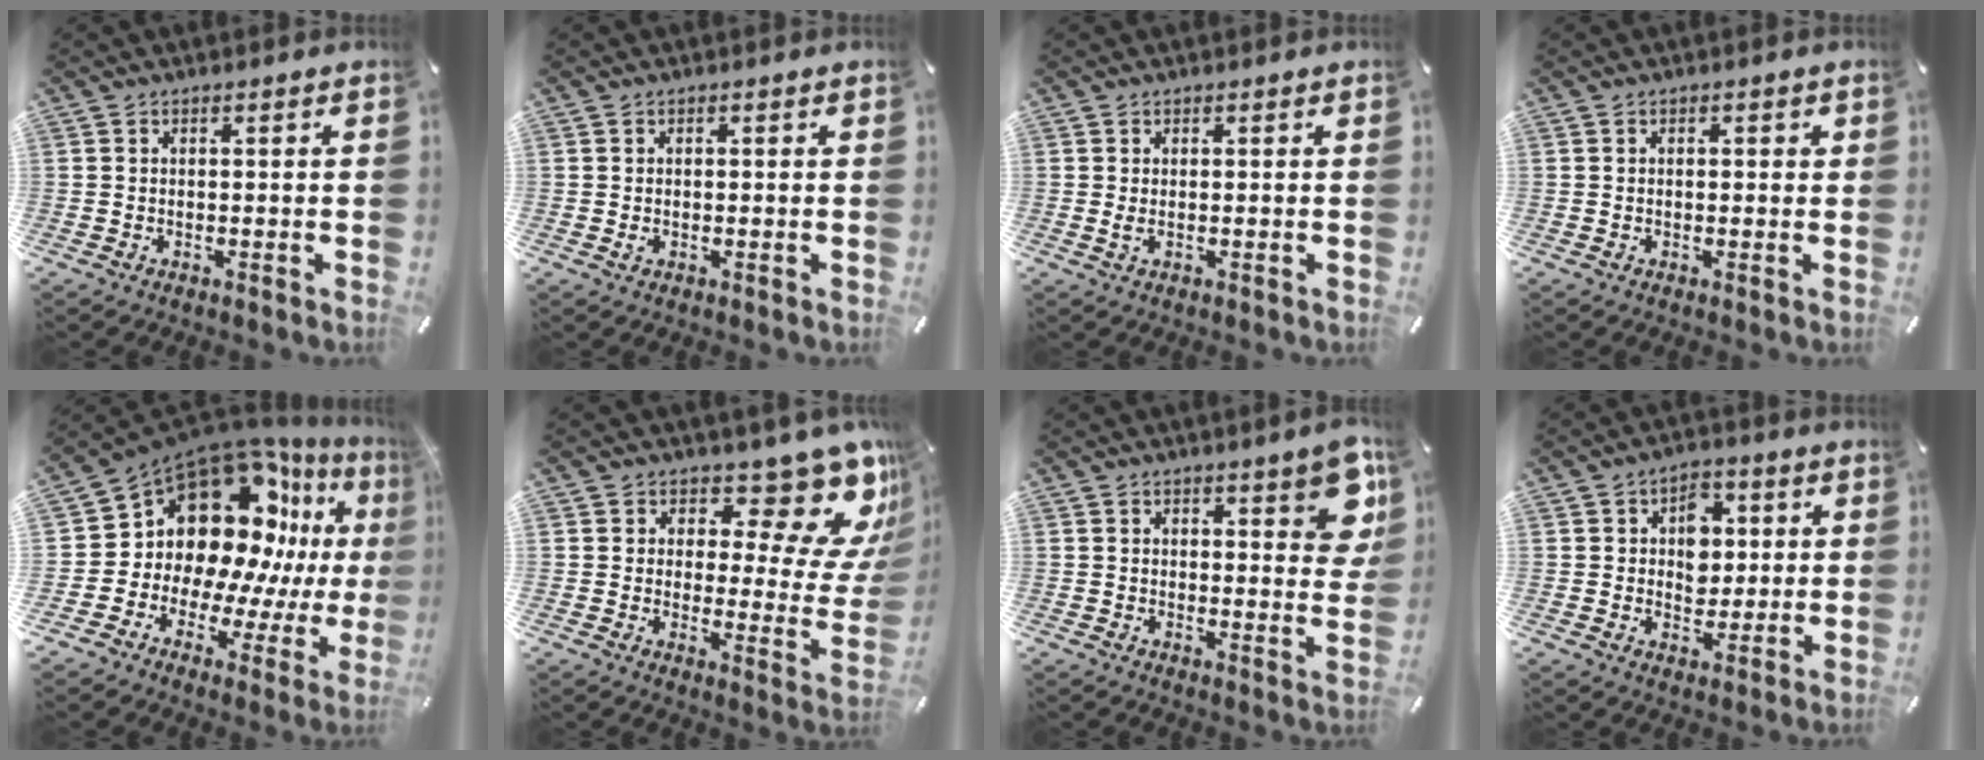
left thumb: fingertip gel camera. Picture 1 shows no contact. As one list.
[{"total": 0.9, "force": [0.0, 0.7, 0.5], "torque": [-0.002, -0.002, -0.003]}, {"total": 1.6, "force": [0.2, 0.6, 1.5], "torque": [-0.022, -0.004, 0.002]}, {"total": 1.0, "force": [0.1, 0.6, 0.7], "torque": [-0.015, 0.004, 0.000]}, {"total": 18.2, "force": [7.8, 13.6, 9.2], "torque": [-0.152, -0.107, 0.153]}, {"total": 14.9, "force": [11.0, 5.8, 8.1], "torque": [-0.102, -0.099, 0.184]}, {"total": 8.8, "force": [4.7, 3.9, 6.4], "torque": [-0.065, -0.026, 0.076]}, {"total": 7.6, "force": [1.3, 6.2, 4.2], "torque": [-0.047, -0.002, 0.016]}]